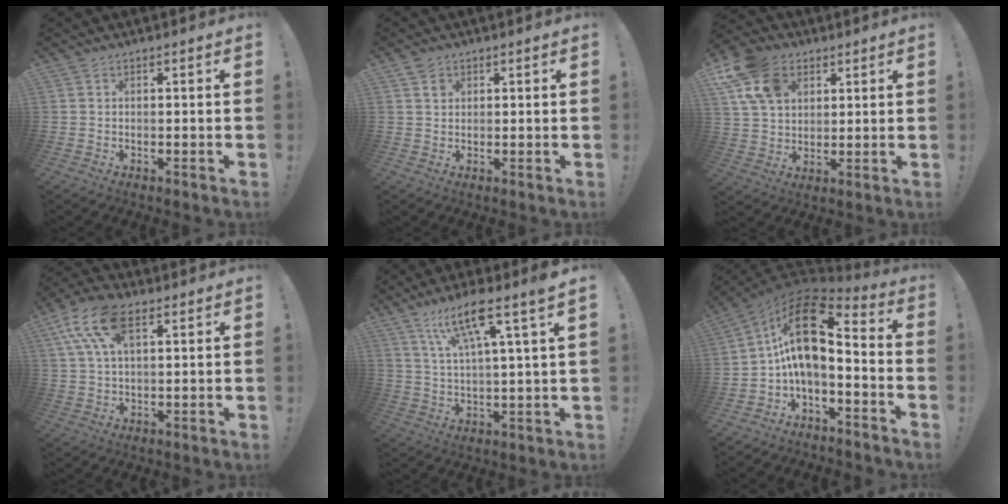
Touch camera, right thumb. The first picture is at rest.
{"total": 2.5, "force": [1.6, 1.8, 0.6], "torque": [0.002, -0.004, 0.027]}
{"total": 15.3, "force": [7.0, 11.0, 7.9], "torque": [-0.133, -0.022, 0.139]}
{"total": 13.6, "force": [5.8, 7.0, 10.1], "torque": [-0.190, -0.010, 0.109]}
{"total": 12.6, "force": [7.4, 1.1, 10.1], "torque": [-0.182, -0.027, 0.116]}
{"total": 17.2, "force": [3.1, 8.2, 14.8], "torque": [-0.266, -0.014, 0.055]}